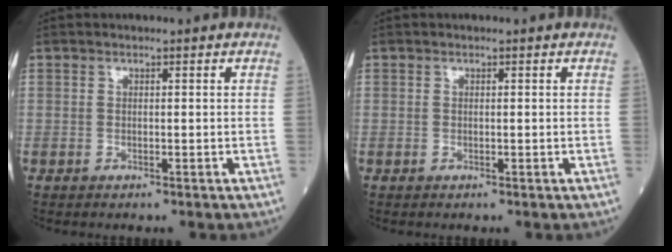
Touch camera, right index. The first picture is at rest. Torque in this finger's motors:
{"motor_torque": [-0.27, -0.08, 0.08, 0.01]}